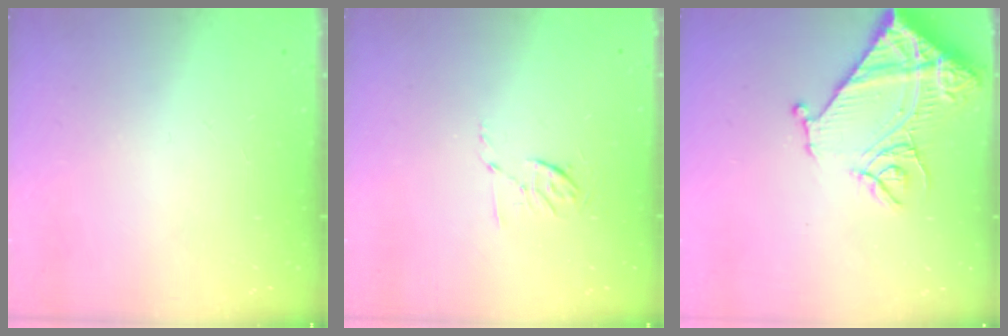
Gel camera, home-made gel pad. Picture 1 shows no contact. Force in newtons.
{"total": 5.4, "press": 5.1, "slide": 1.8}
{"total": 16.9, "press": 16.9, "slide": 1.6}